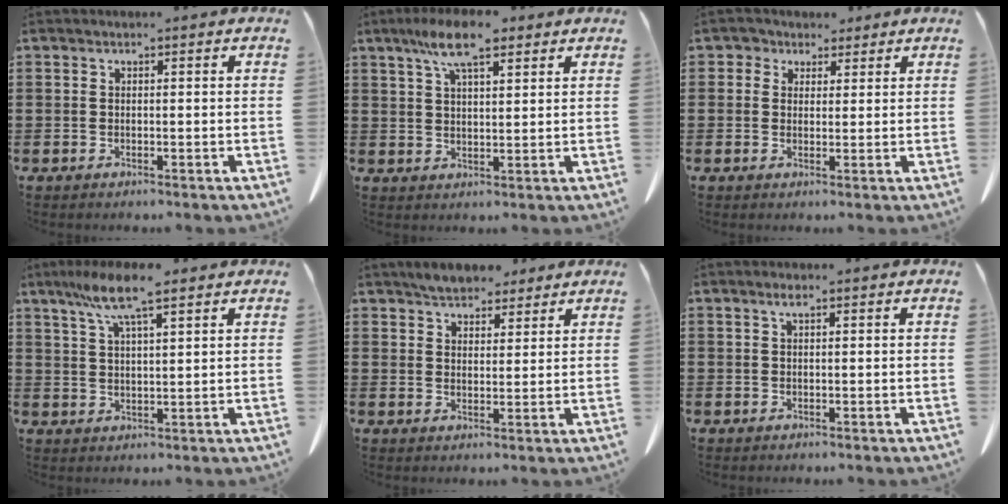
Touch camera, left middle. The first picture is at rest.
{"total": 8.4, "force": [5.6, 2.1, 5.8], "torque": [-0.125, -0.001, 0.102]}
{"total": 2.8, "force": [2.0, 2.0, 0.3], "torque": [-0.019, 0.011, 0.038]}
{"total": 8.2, "force": [5.4, 1.1, 6.0], "torque": [-0.129, -0.002, 0.097]}
{"total": 4.6, "force": [4.3, 1.5, 0.8], "torque": [-0.029, -0.005, 0.083]}
{"total": 1.2, "force": [0.7, 0.3, 1.0], "torque": [-0.021, 0.001, 0.013]}